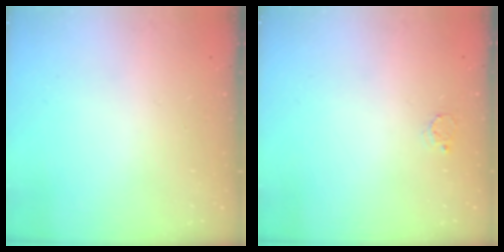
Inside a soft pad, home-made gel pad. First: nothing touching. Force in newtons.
{"total": 2.3, "press": 2.3, "slide": 0.2}